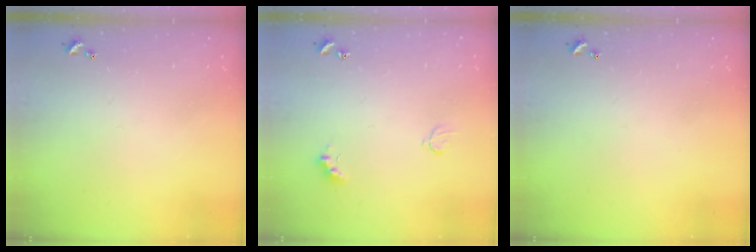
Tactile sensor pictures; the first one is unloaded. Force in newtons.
{"total": 3.5, "press": 3.4, "slide": 0.8}
{"total": 0.0}